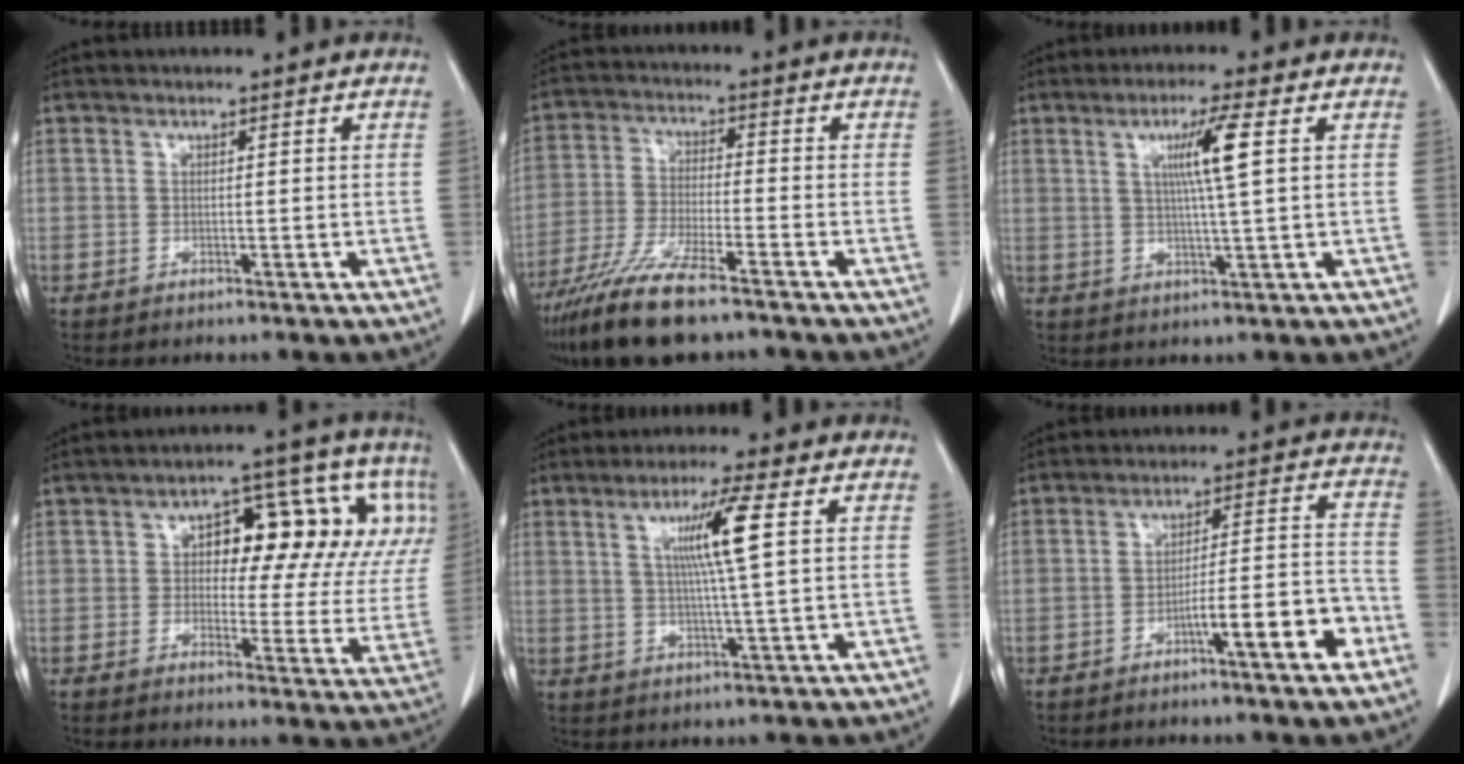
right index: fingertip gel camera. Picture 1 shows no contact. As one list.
[{"total": 11.5, "force": [-8.6, 1.6, 7.4], "torque": [-0.146, -0.031, -0.156]}, {"total": 6.1, "force": [1.7, -0.9, 5.8], "torque": [-0.104, -0.001, 0.030]}, {"total": 16.3, "force": [4.1, 7.5, 13.9], "torque": [-0.157, 0.035, 0.049]}, {"total": 7.4, "force": [2.0, -1.0, 7.1], "torque": [-0.129, 0.000, 0.040]}, {"total": 9.4, "force": [-4.6, 0.6, 8.1], "torque": [-0.119, 0.018, -0.068]}]